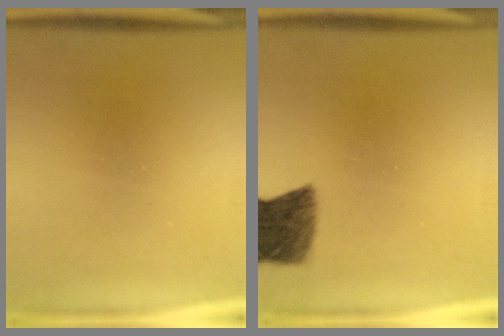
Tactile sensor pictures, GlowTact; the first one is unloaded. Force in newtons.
{"total": 7.8}